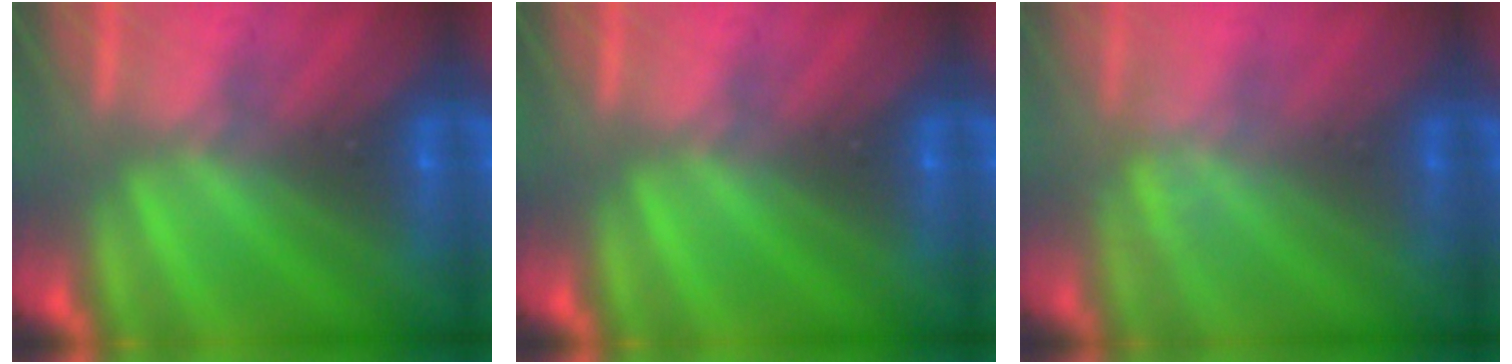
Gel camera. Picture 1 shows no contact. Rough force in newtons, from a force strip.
{"total": 0.0}
{"total": 2.3}